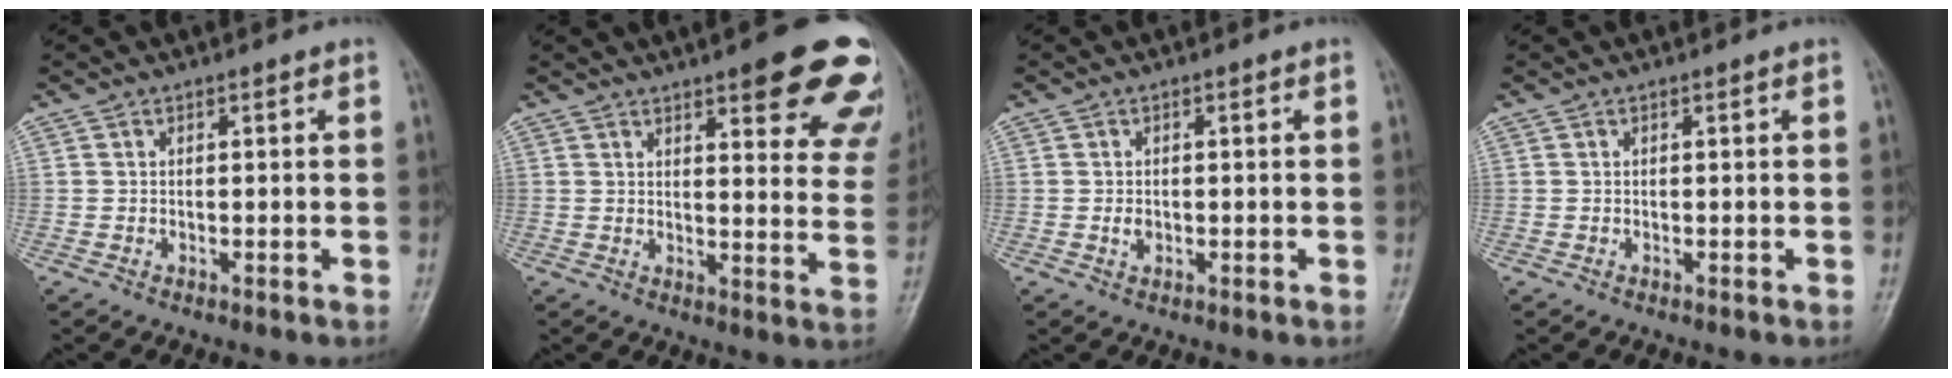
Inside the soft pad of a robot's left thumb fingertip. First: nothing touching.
{"total": 18.8, "force": [11.8, 5.2, 13.7], "torque": [-0.128, -0.044, 0.130]}
{"total": 1.5, "force": [-0.2, 1.2, 1.0], "torque": [-0.015, 0.000, -0.003]}
{"total": 0.0}